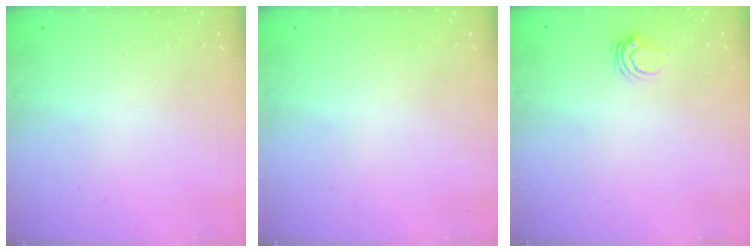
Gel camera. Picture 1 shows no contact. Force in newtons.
{"total": 0.0}
{"total": 4.7, "press": 4.7, "slide": 0.4}